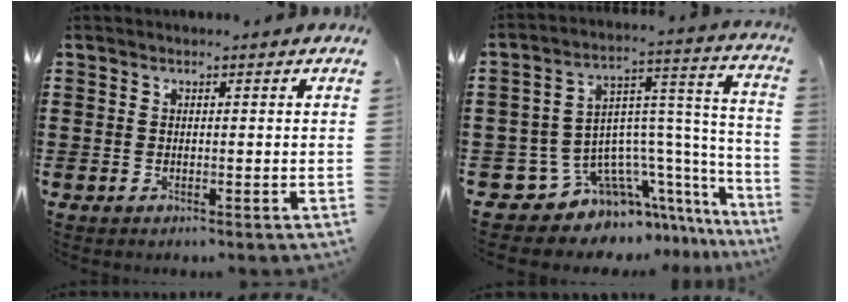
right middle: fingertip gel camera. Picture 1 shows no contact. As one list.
[{"total": 7.8, "force": [-5.0, 5.5, 2.4], "torque": [-0.080, -0.026, -0.091]}]